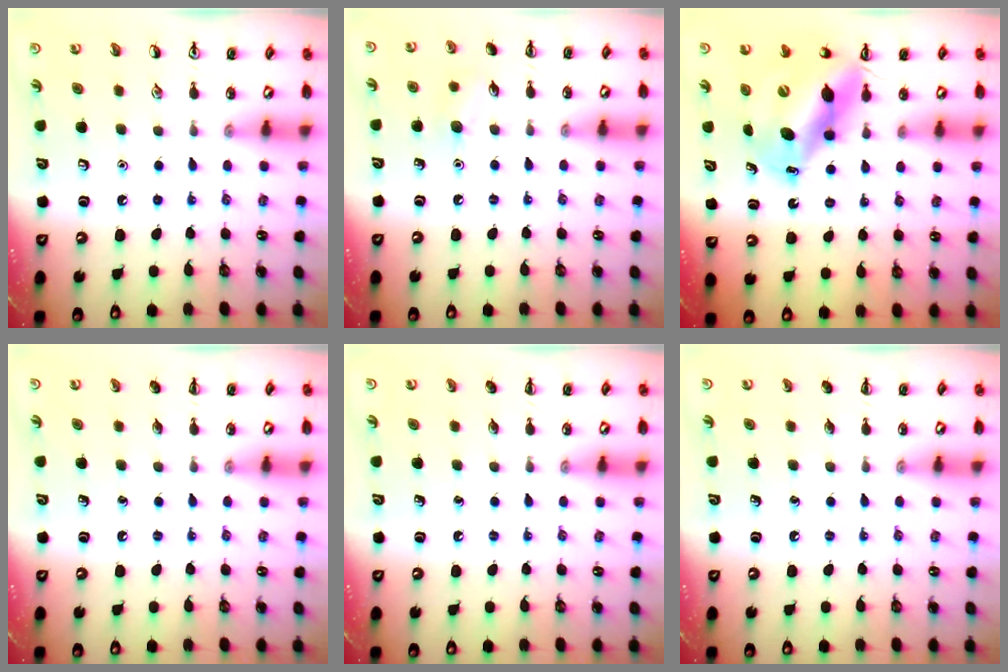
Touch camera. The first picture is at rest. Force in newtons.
{"total": 6.8, "press": 6.6, "slide": 1.8}
{"total": 12.8, "press": 12.2, "slide": 4.0}
{"total": 0.0}
{"total": 0.0}
{"total": 0.0}